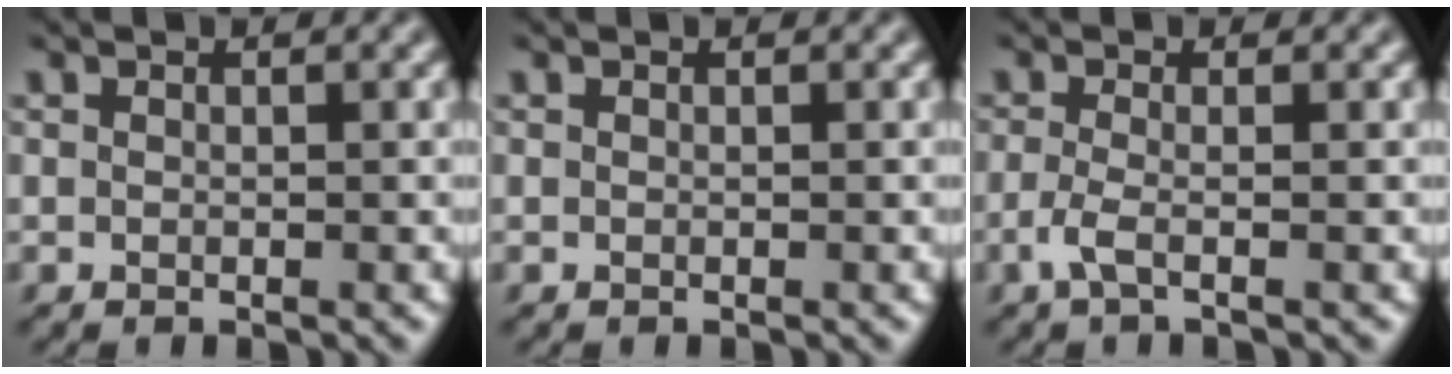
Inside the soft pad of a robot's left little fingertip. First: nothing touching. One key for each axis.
{"total": 0.0}
{"total": 1.8, "fx": -0.9, "fy": 0.2, "fz": 1.6, "tx": -0.040, "ty": -0.003, "tz": -0.022}